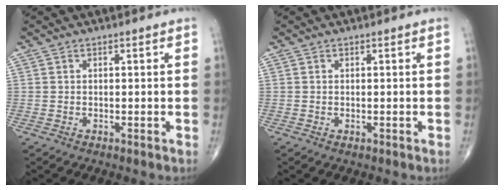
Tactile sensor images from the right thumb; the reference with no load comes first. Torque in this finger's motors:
{"motor_torque": [-0.32, 0.58, -0.13, 0.19, -0.01]}